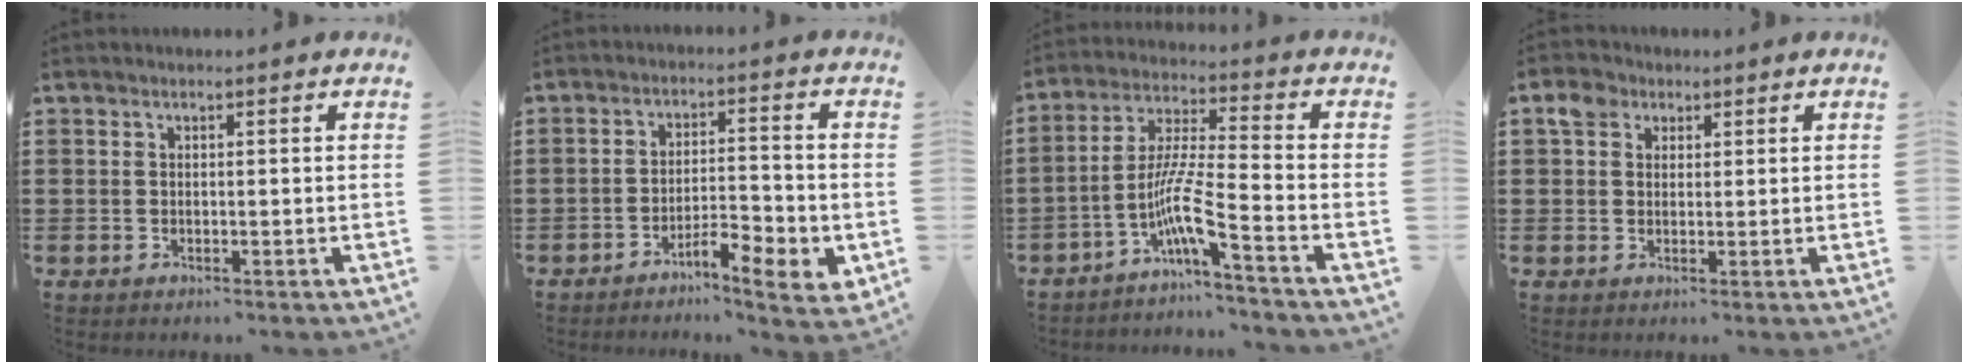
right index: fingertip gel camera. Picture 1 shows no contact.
{"total": 5.7, "force": [-4.1, 1.1, 3.8], "torque": [-0.063, 0.000, -0.072]}
{"total": 8.9, "force": [-4.8, 0.8, 7.4], "torque": [-0.162, -0.011, -0.098]}
{"total": 3.6, "force": [1.8, 2.8, 1.3], "torque": [-0.039, 0.013, 0.031]}